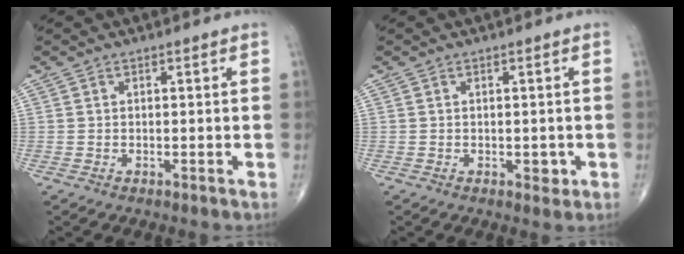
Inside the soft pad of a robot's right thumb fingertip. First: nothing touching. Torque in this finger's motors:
{"motor_torque": [2.57, 2.44, 0.38, -0.63, 0.22]}